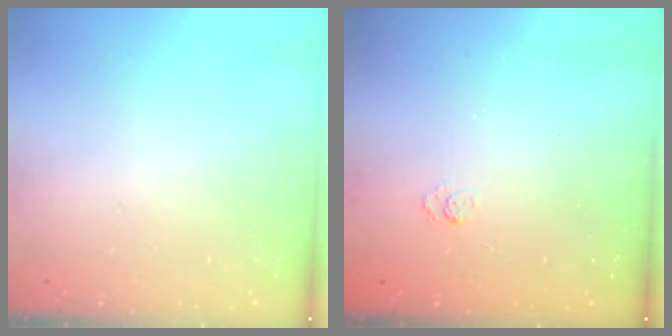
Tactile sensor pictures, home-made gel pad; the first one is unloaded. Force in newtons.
{"total": 2.1, "press": 1.6, "slide": 1.3}